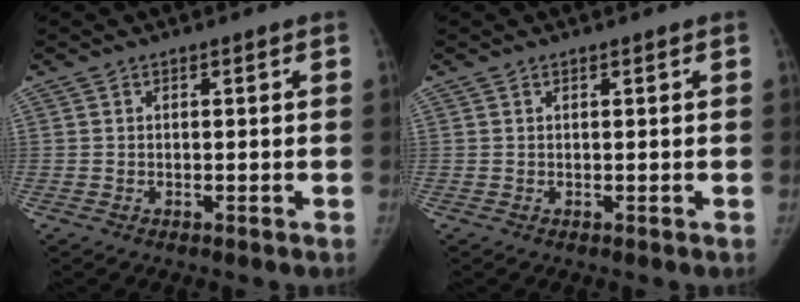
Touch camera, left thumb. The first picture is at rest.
{"total": 0.0}